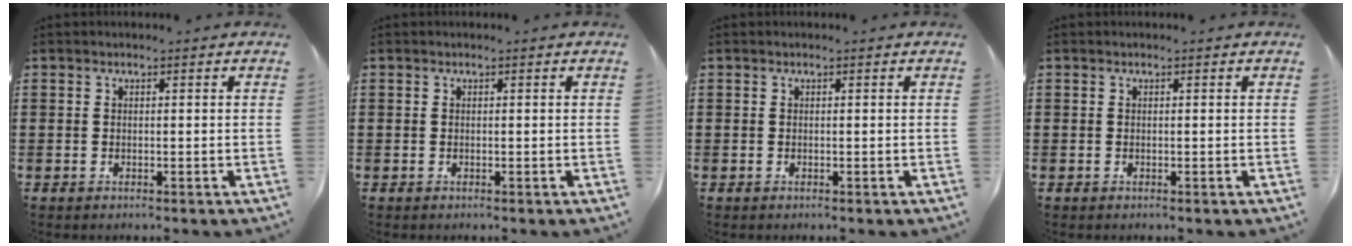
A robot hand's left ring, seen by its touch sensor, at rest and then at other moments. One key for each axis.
{"total": 0.0}
{"total": 0.0}
{"total": 0.0}